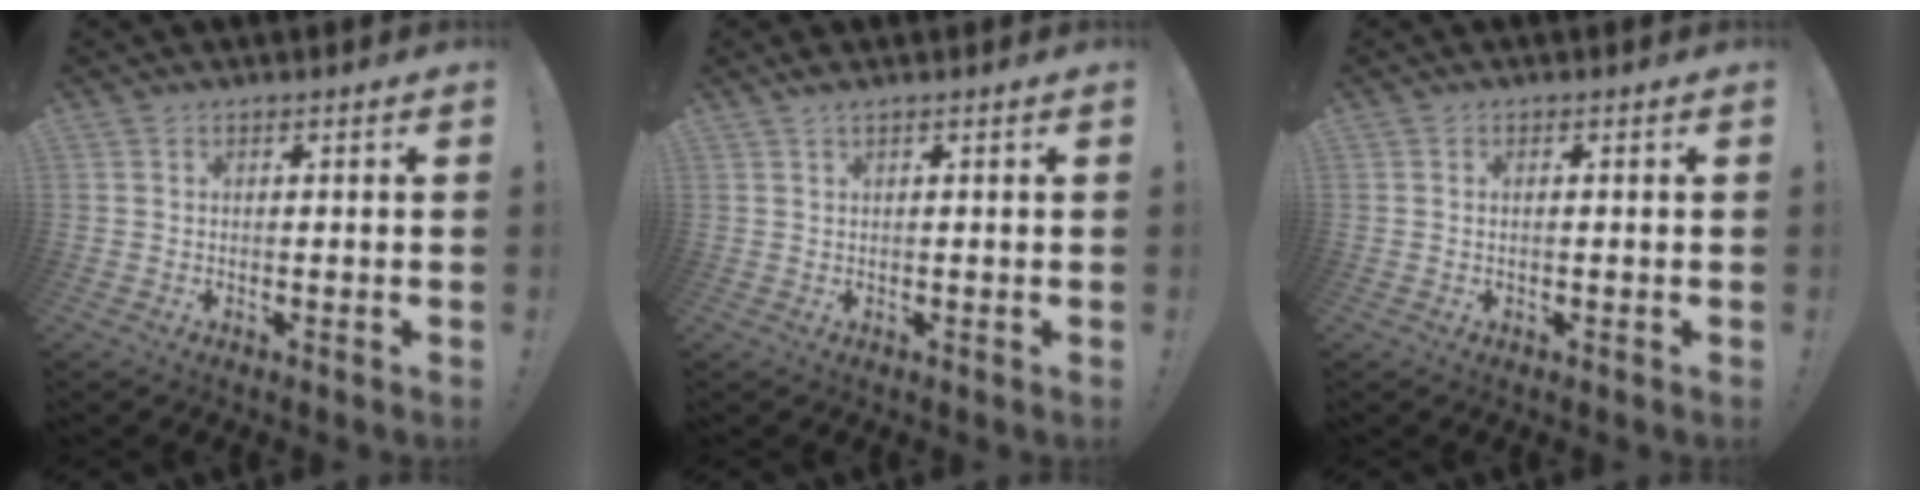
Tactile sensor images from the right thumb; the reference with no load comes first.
{"total": 1.5, "force": [1.1, -0.3, 1.0], "torque": [-0.028, 0.003, 0.020]}
{"total": 0.6, "force": [0.1, 0.1, 0.6], "torque": [-0.012, 0.002, 0.002]}